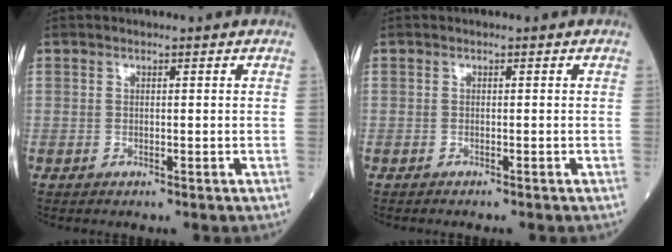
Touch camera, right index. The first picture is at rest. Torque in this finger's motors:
{"motor_torque": [-0.08, -0.08, 0.04, 0.00]}